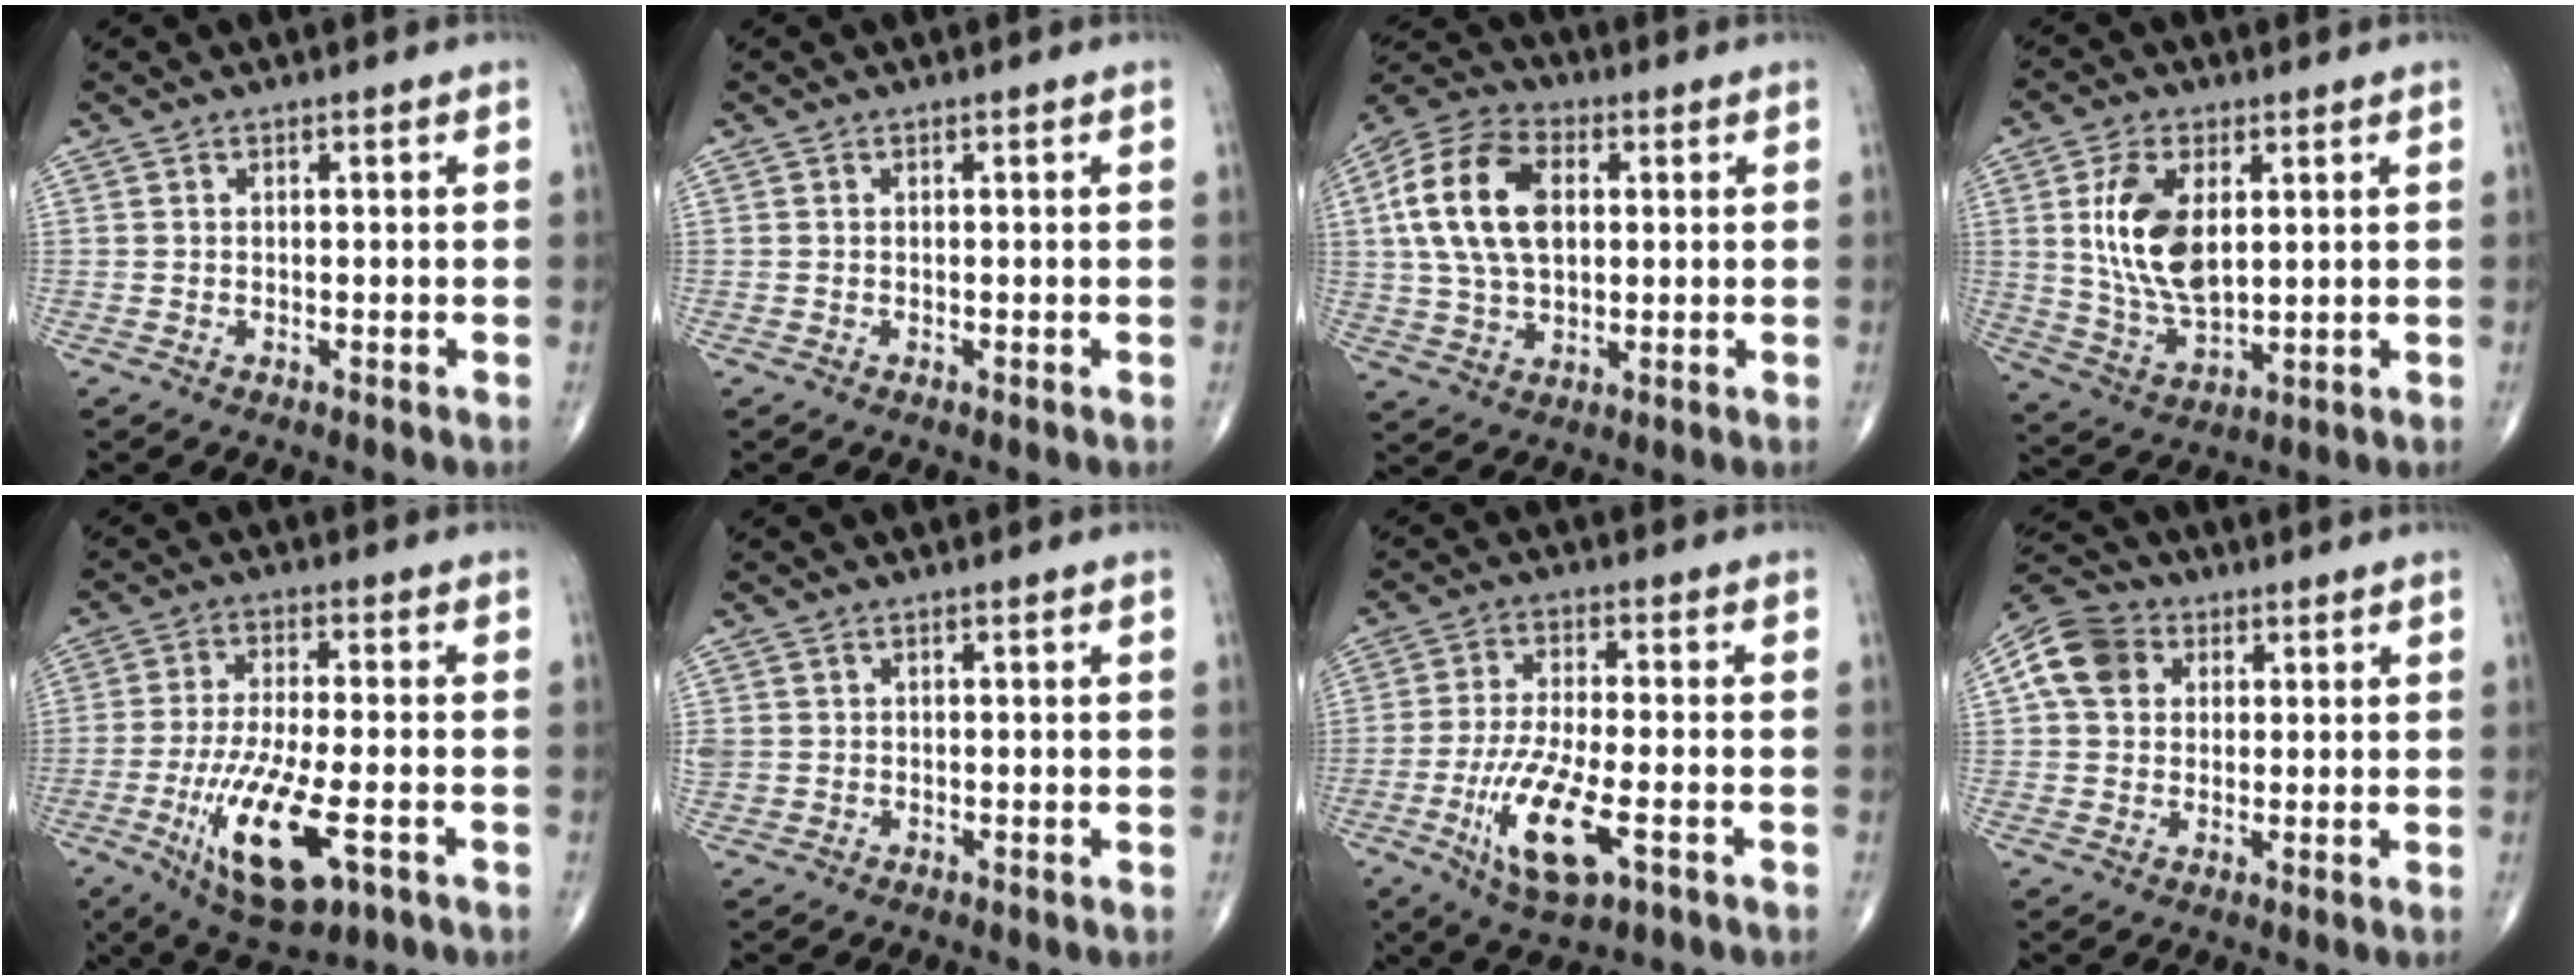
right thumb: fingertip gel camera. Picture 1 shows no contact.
{"total": 0.0}
{"total": 16.1, "force": [2.7, 9.9, 12.4], "torque": [-0.238, 0.011, 0.045]}
{"total": 12.9, "force": [2.9, 6.9, 10.5], "torque": [-0.198, -0.019, 0.063]}
{"total": 14.6, "force": [-5.2, 4.8, 12.8], "torque": [-0.254, -0.004, -0.081]}
{"total": 1.8, "force": [0.4, 1.6, 0.7], "torque": [-0.014, 0.002, 0.012]}
{"total": 11.3, "force": [-4.2, 3.6, 9.9], "torque": [-0.204, 0.003, -0.074]}
{"total": 9.3, "force": [2.6, 7.5, 4.9], "torque": [-0.078, 0.010, 0.038]}